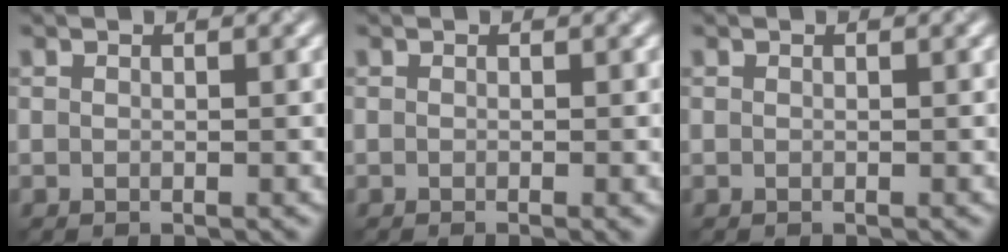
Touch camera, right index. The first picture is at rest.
{"total": 0.8, "force": [-0.3, 0.2, 0.8], "torque": [-0.007, -0.007, -0.005]}
{"total": 0.0}